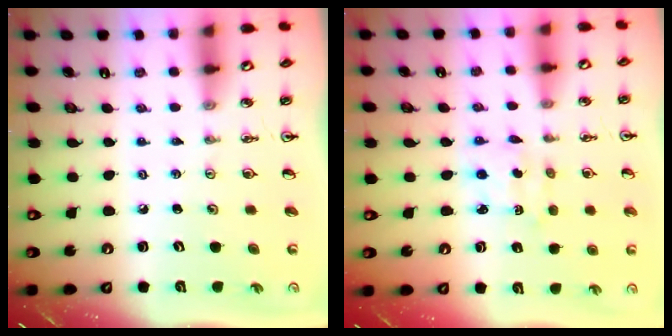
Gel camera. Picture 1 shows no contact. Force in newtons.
{"total": 2.0, "press": 1.9, "slide": 0.5}